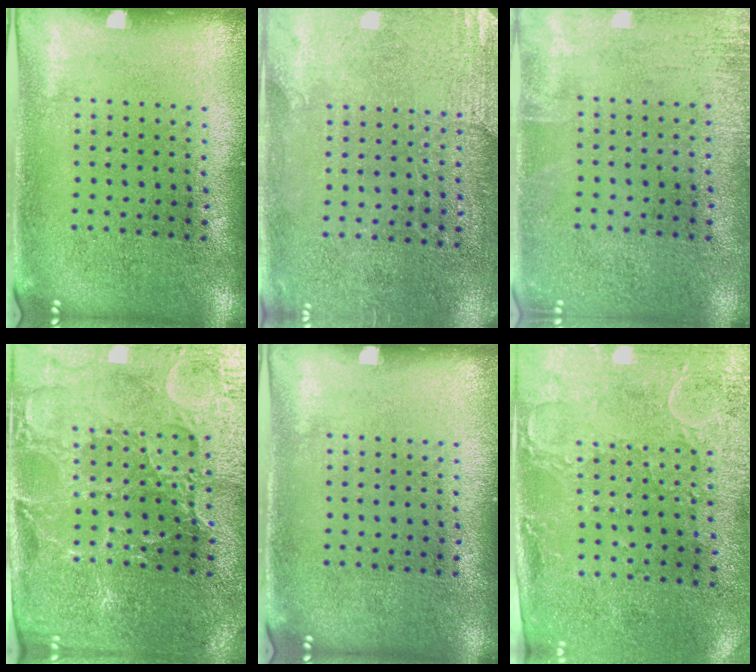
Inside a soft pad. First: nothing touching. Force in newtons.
{"total": 2.8, "press": 2.6, "slide": 1.0}
{"total": 1.5, "press": 1.5, "slide": 0.2}
{"total": 3.3, "press": 3.2, "slide": 0.5}
{"total": 0.0}
{"total": 3.0, "press": 2.3, "slide": 1.9}